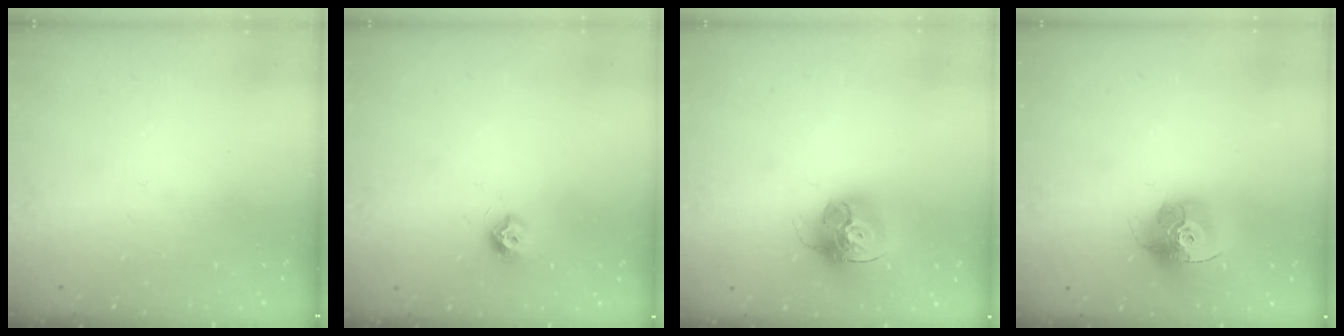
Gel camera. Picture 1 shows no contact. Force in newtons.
{"total": 7.7, "press": 7.7, "slide": 0.7}
{"total": 16.2, "press": 16.1, "slide": 1.6}
{"total": 15.8, "press": 15.7, "slide": 1.6}